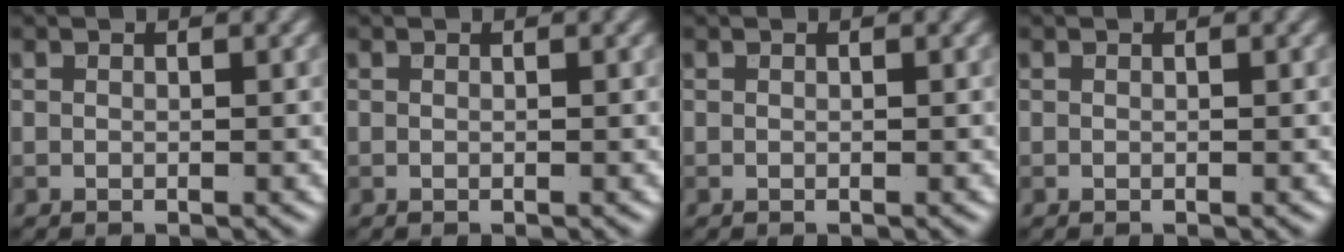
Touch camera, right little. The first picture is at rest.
{"total": 0.0}
{"total": 0.0}
{"total": 0.0}